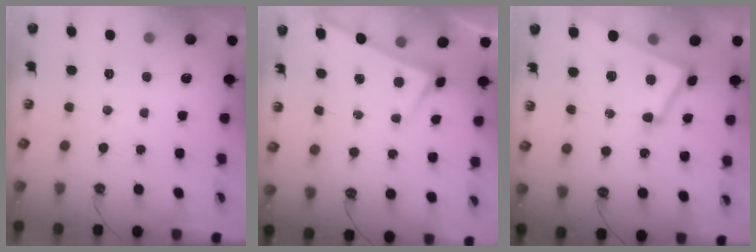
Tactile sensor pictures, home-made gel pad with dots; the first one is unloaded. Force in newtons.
{"total": 3.5, "press": 3.5, "slide": 0.2}
{"total": 7.1, "press": 7.0, "slide": 1.3}